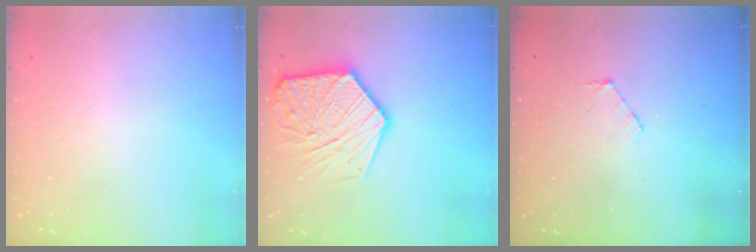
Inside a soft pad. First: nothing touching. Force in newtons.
{"total": 15.9, "press": 15.9, "slide": 1.2}
{"total": 4.8, "press": 4.8, "slide": 0.3}